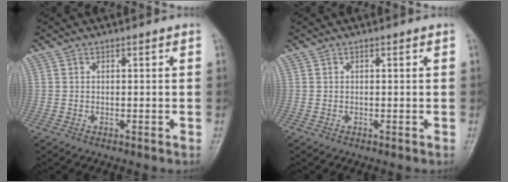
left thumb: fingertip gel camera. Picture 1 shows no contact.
{"total": 0.0}